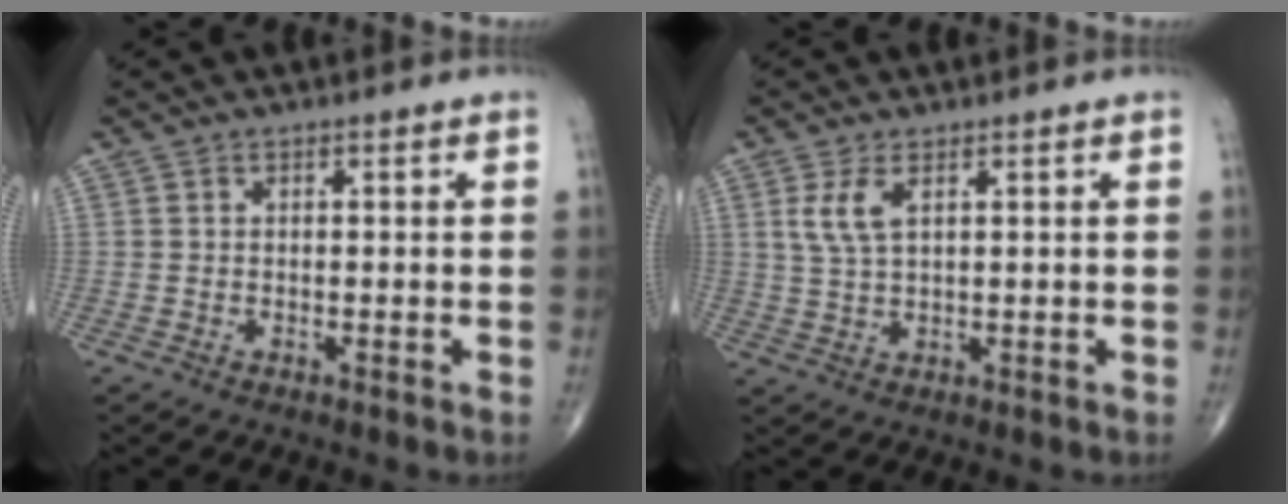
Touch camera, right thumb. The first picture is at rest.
{"total": 4.4, "force": [1.7, 1.8, 3.6], "torque": [-0.080, -0.001, 0.041]}